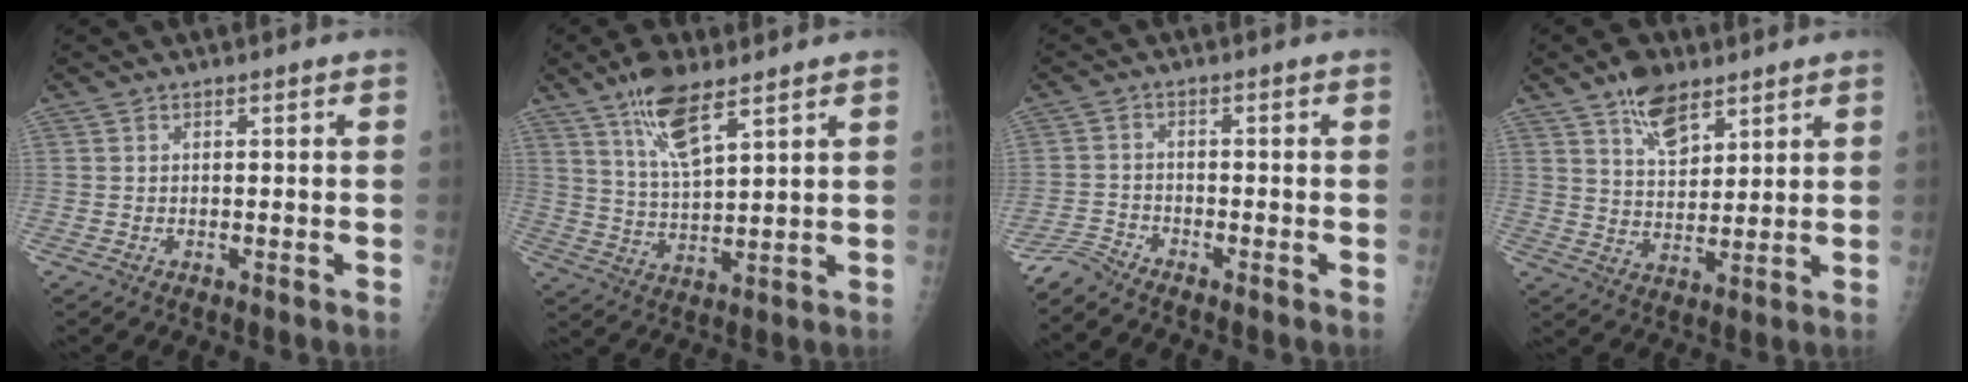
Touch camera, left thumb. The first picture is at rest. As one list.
[{"total": 9.6, "force": [6.1, 2.9, 6.8], "torque": [-0.120, -0.028, 0.122]}, {"total": 3.0, "force": [-3.0, -0.2, -0.2], "torque": [-0.003, -0.005, -0.069]}, {"total": 8.7, "force": [5.6, 4.5, 4.8], "torque": [-0.058, -0.032, 0.102]}]